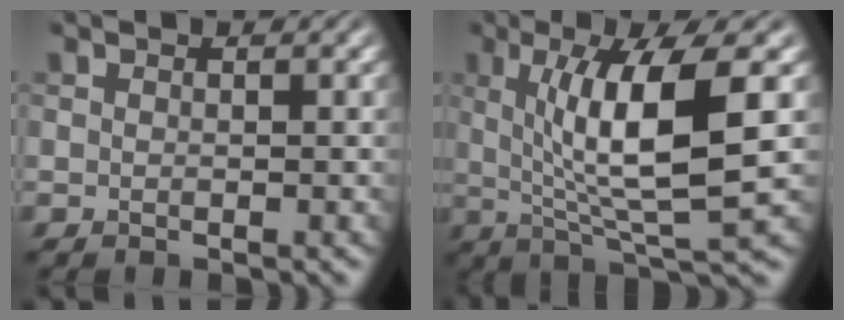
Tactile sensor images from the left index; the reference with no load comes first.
{"total": 9.5, "force": [1.4, 2.0, 9.2], "torque": [-0.136, -0.007, 0.028]}